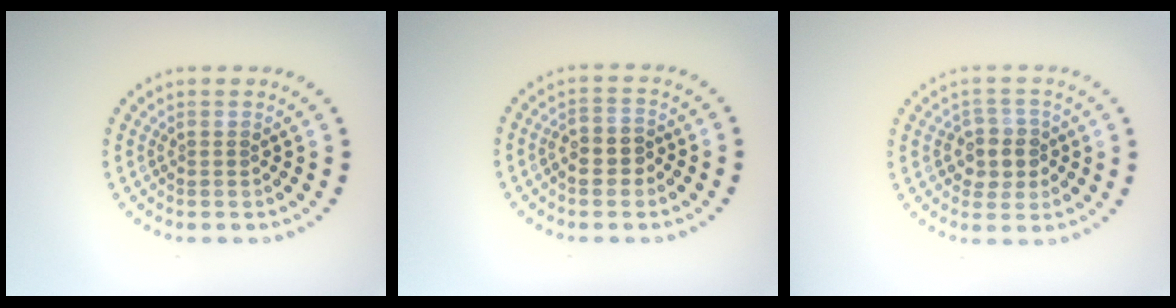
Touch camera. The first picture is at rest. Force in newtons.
{"total": 2.4, "press": 2.3, "slide": 0.7}
{"total": 2.8, "press": 2.7, "slide": 0.8}